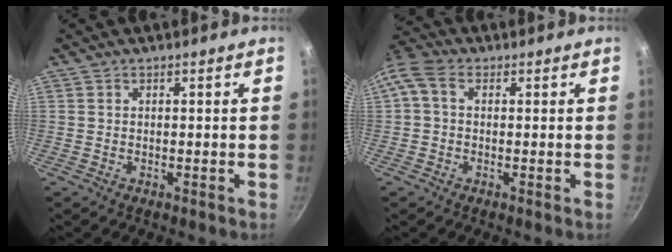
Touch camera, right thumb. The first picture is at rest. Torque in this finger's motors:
{"motor_torque": [1.03, 1.45, 0.56, -0.53, 0.17]}